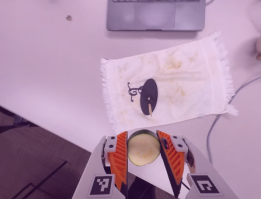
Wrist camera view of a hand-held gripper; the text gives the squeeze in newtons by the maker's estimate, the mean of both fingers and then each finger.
{"total": 8.6, "left": 8.4, "right": 8.7}